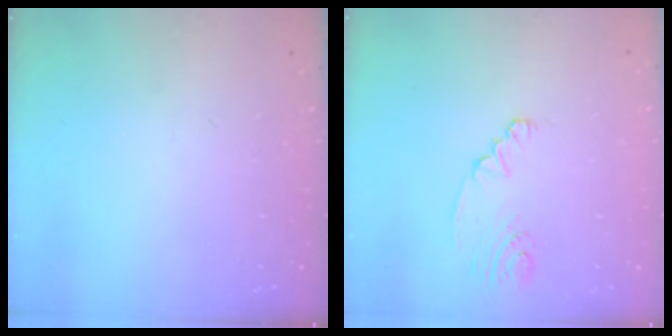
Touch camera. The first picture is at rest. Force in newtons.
{"total": 2.9, "press": 2.7, "slide": 0.9}